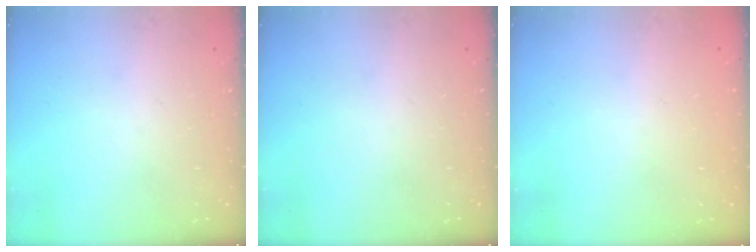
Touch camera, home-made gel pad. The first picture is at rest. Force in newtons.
{"total": 0.0}
{"total": 0.6, "press": 0.6, "slide": 0.0}